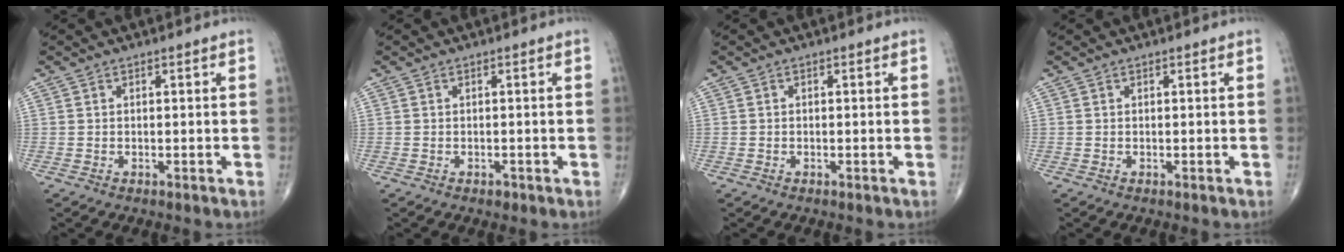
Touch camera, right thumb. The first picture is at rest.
{"total": 0.8, "force": [-0.5, 0.5, 0.4], "torque": [-0.004, 0.000, -0.006]}
{"total": 0.0}
{"total": 0.0}